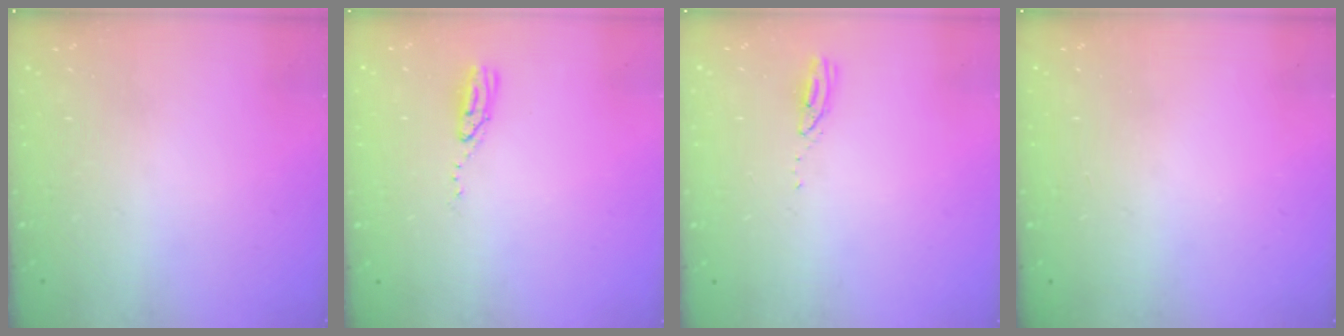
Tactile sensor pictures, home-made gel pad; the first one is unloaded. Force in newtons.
{"total": 4.3, "press": 4.3, "slide": 0.2}
{"total": 2.9, "press": 2.8, "slide": 0.4}
{"total": 0.0}